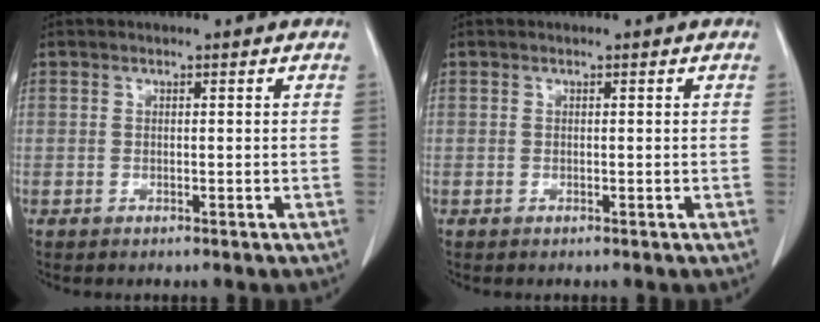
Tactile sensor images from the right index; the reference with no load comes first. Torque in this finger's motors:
{"motor_torque": [0.00, 0.00, 0.02, 0.00]}